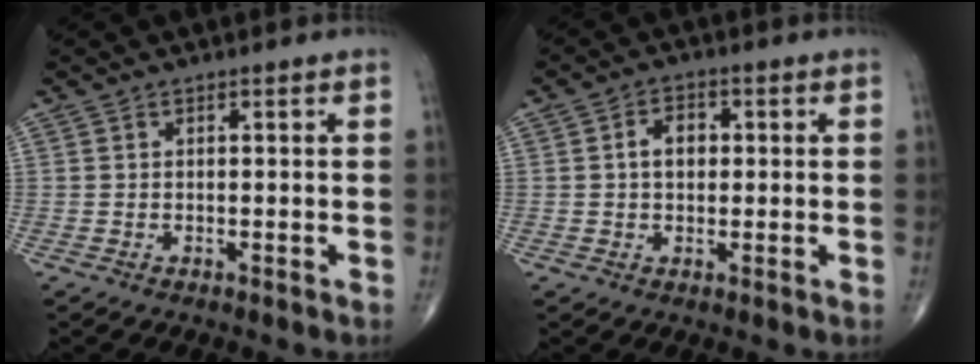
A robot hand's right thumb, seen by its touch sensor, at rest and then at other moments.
{"total": 4.6, "force": [0.5, 3.2, 3.3], "torque": [-0.044, 0.012, 0.003]}